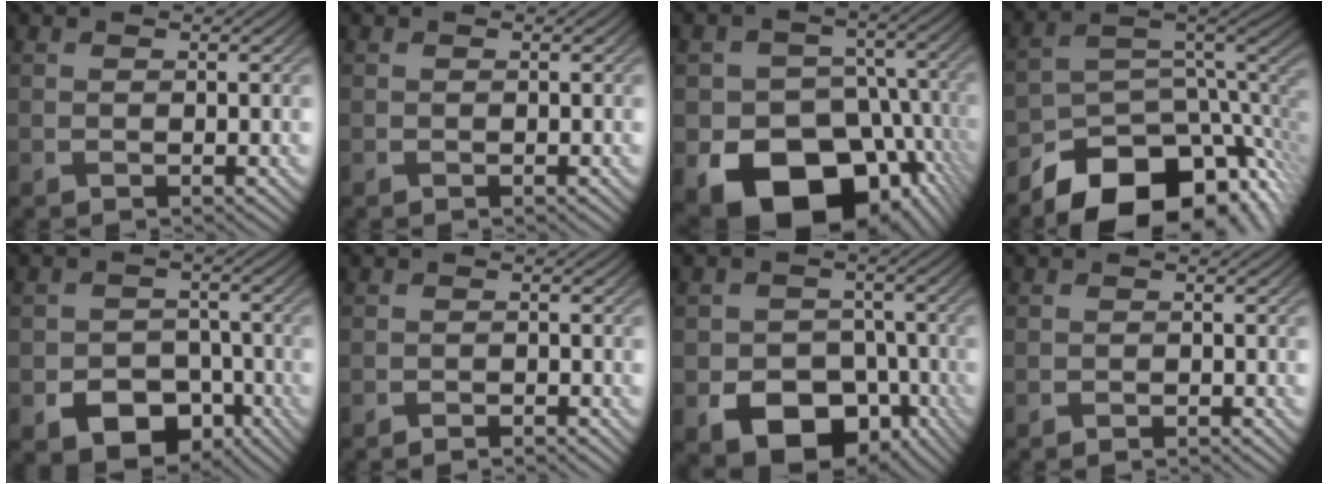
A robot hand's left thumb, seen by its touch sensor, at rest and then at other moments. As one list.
[{"total": 0.0}, {"total": 18.3, "force": [-9.2, 13.0, 9.0], "torque": [-0.130, -0.043, -0.130]}, {"total": 14.4, "force": [-10.0, 6.7, 7.8], "torque": [-0.142, -0.020, -0.153]}, {"total": 8.5, "force": [-4.9, 5.7, 4.0], "torque": [-0.072, -0.021, -0.078]}, {"total": 1.2, "force": [-1.2, 0.1, 0.3], "torque": [-0.002, 0.002, -0.023]}, {"total": 11.1, "force": [-5.7, 7.7, 5.6], "torque": [-0.091, -0.023, -0.094]}, {"total": 0.9, "force": [-0.9, 0.1, 0.2], "torque": [-0.002, 0.000, -0.017]}]